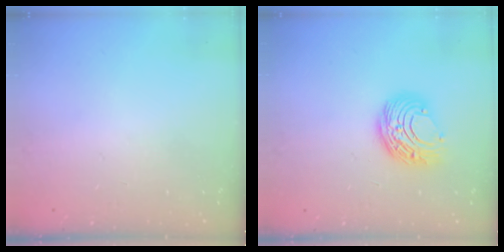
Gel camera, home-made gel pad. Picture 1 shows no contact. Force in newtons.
{"total": 8.9, "press": 8.9, "slide": 0.5}